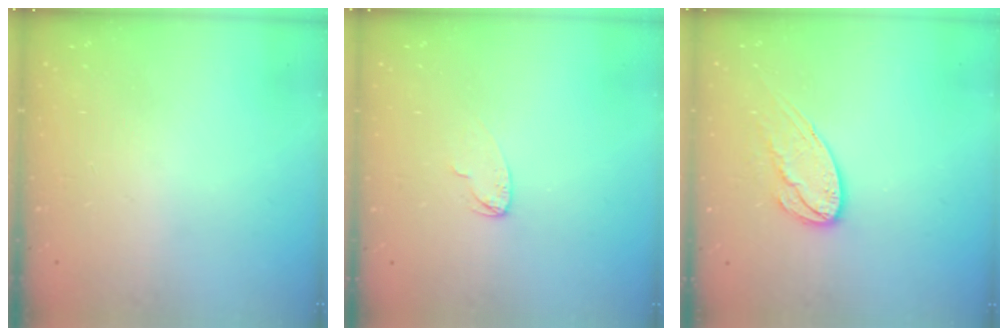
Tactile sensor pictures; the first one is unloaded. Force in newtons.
{"total": 3.8, "press": 3.8, "slide": 0.4}
{"total": 11.3, "press": 11.3, "slide": 1.0}